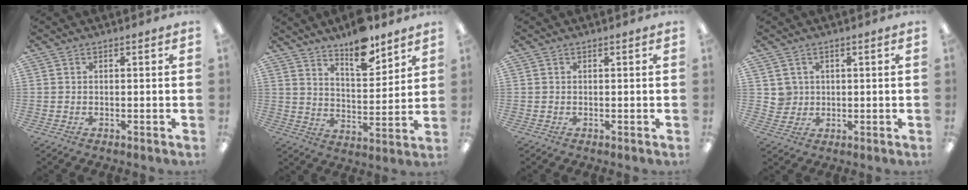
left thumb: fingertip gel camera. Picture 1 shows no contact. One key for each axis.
{"total": 11.5, "fx": 9.3, "fy": 4.0, "fz": 5.5, "tx": -0.069, "ty": -0.064, "tz": 0.162}
{"total": 0.0}
{"total": 3.6, "fx": 1.6, "fy": 3.3, "fz": -0.1, "tx": -0.005, "ty": 0.002, "tz": 0.029}